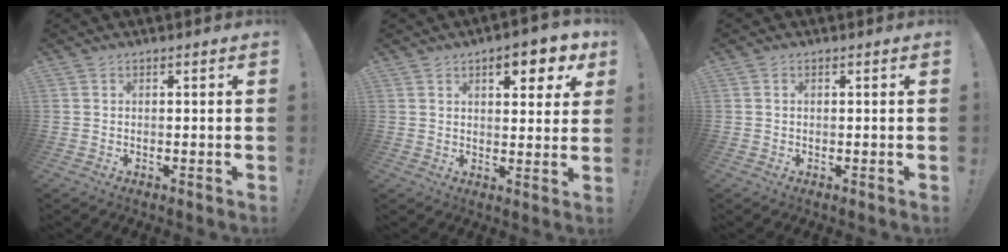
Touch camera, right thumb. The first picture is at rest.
{"total": 8.4, "force": [4.4, 3.6, 6.2], "torque": [-0.069, -0.020, 0.070]}
{"total": 0.6, "force": [0.0, 0.4, 0.4], "torque": [-0.009, 0.003, 0.000]}